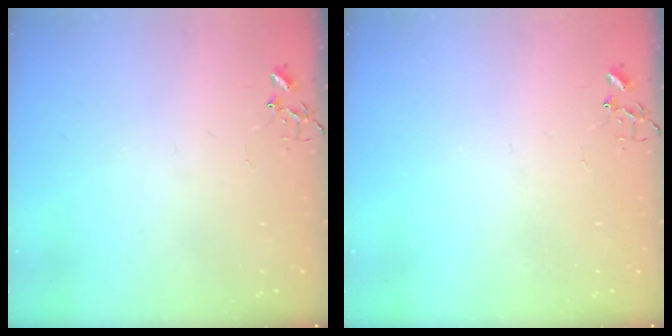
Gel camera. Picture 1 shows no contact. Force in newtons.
{"total": 0.0}